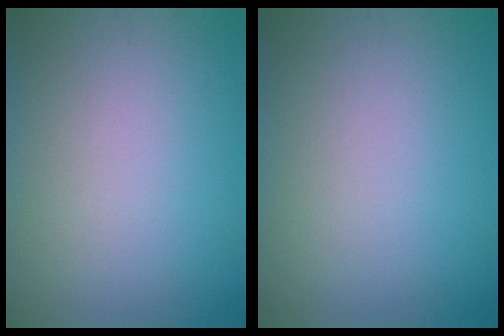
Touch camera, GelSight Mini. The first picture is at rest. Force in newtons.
{"total": 0.0}